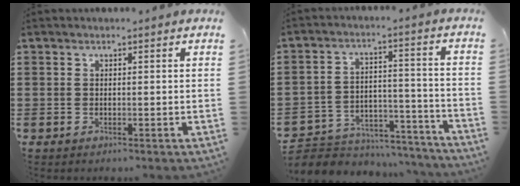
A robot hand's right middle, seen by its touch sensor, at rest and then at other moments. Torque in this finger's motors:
{"motor_torque": [2.14, 0.00, 0.10, 0.05]}